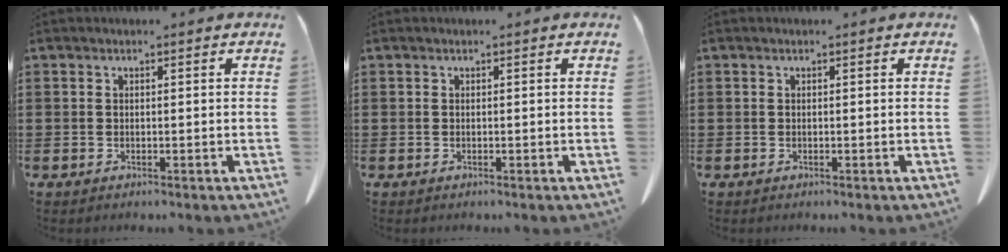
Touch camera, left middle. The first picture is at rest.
{"total": 0.0}
{"total": 0.0}